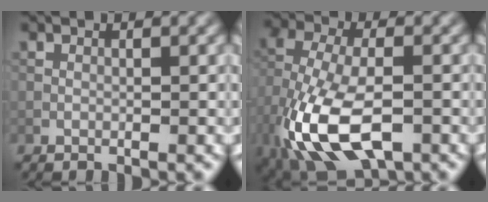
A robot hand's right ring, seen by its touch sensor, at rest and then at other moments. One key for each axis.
{"total": 11.8, "fx": -4.9, "fy": 5.7, "fz": 9.1, "tx": -0.206, "ty": -0.013, "tz": -0.094}